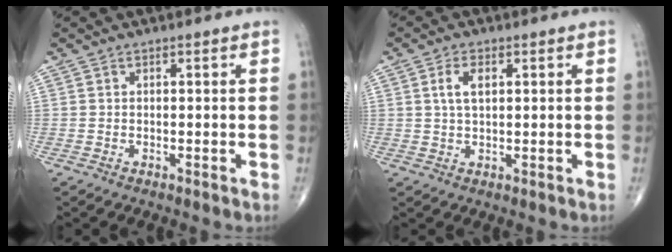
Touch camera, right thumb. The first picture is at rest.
{"total": 4.0, "force": [1.2, 2.0, 3.2], "torque": [-0.065, 0.002, 0.024]}